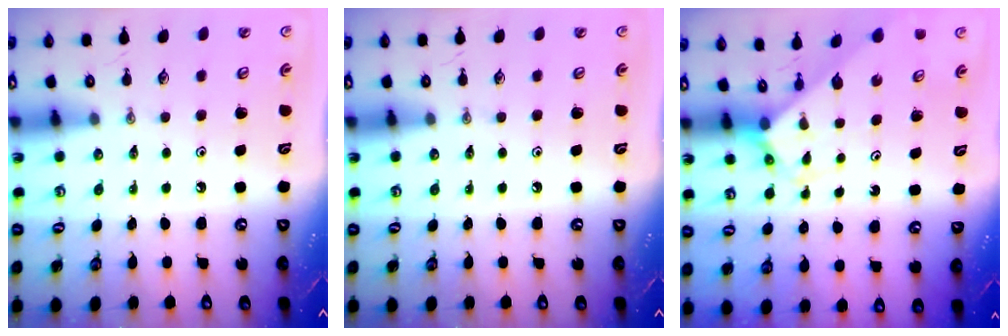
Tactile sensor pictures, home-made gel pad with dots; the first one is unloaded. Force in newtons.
{"total": 0.0}
{"total": 2.8, "press": 2.8, "slide": 0.1}